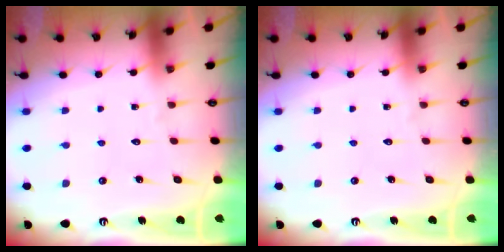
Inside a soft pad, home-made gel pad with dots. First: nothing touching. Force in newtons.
{"total": 0.0}